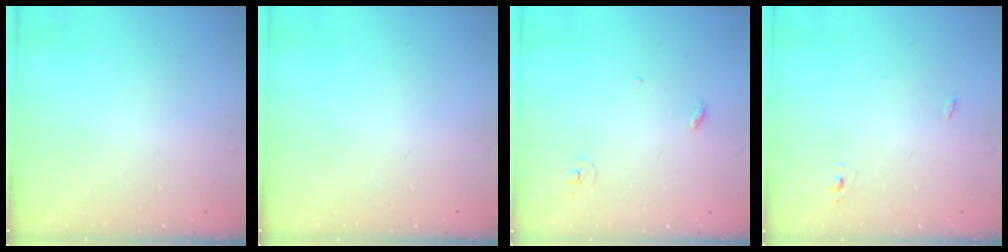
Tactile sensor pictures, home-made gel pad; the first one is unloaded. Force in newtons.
{"total": 0.0}
{"total": 2.9, "press": 2.9, "slide": 0.2}
{"total": 2.3, "press": 2.1, "slide": 1.0}